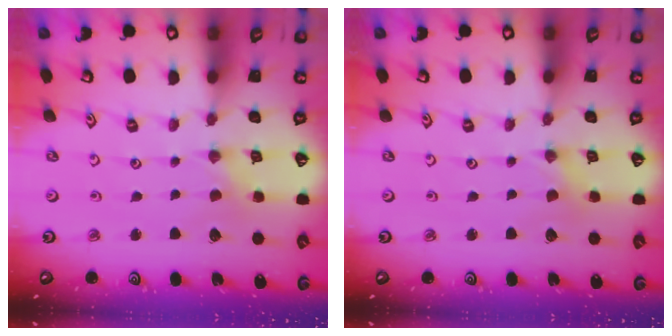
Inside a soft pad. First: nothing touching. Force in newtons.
{"total": 0.0}